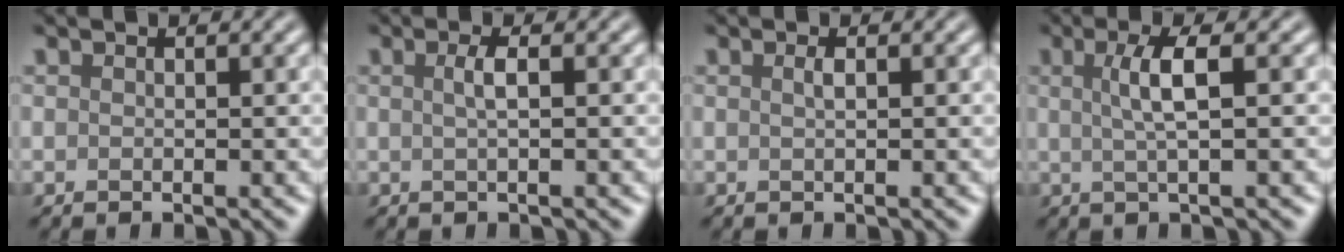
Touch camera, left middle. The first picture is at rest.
{"total": 1.6, "force": [0.2, 0.4, 1.6], "torque": [-0.029, 0.005, 0.001]}
{"total": 0.9, "force": [0.3, 0.3, 0.8], "torque": [-0.012, 0.005, 0.003]}
{"total": 3.4, "force": [0.6, 0.8, 3.3], "torque": [-0.057, 0.003, 0.007]}